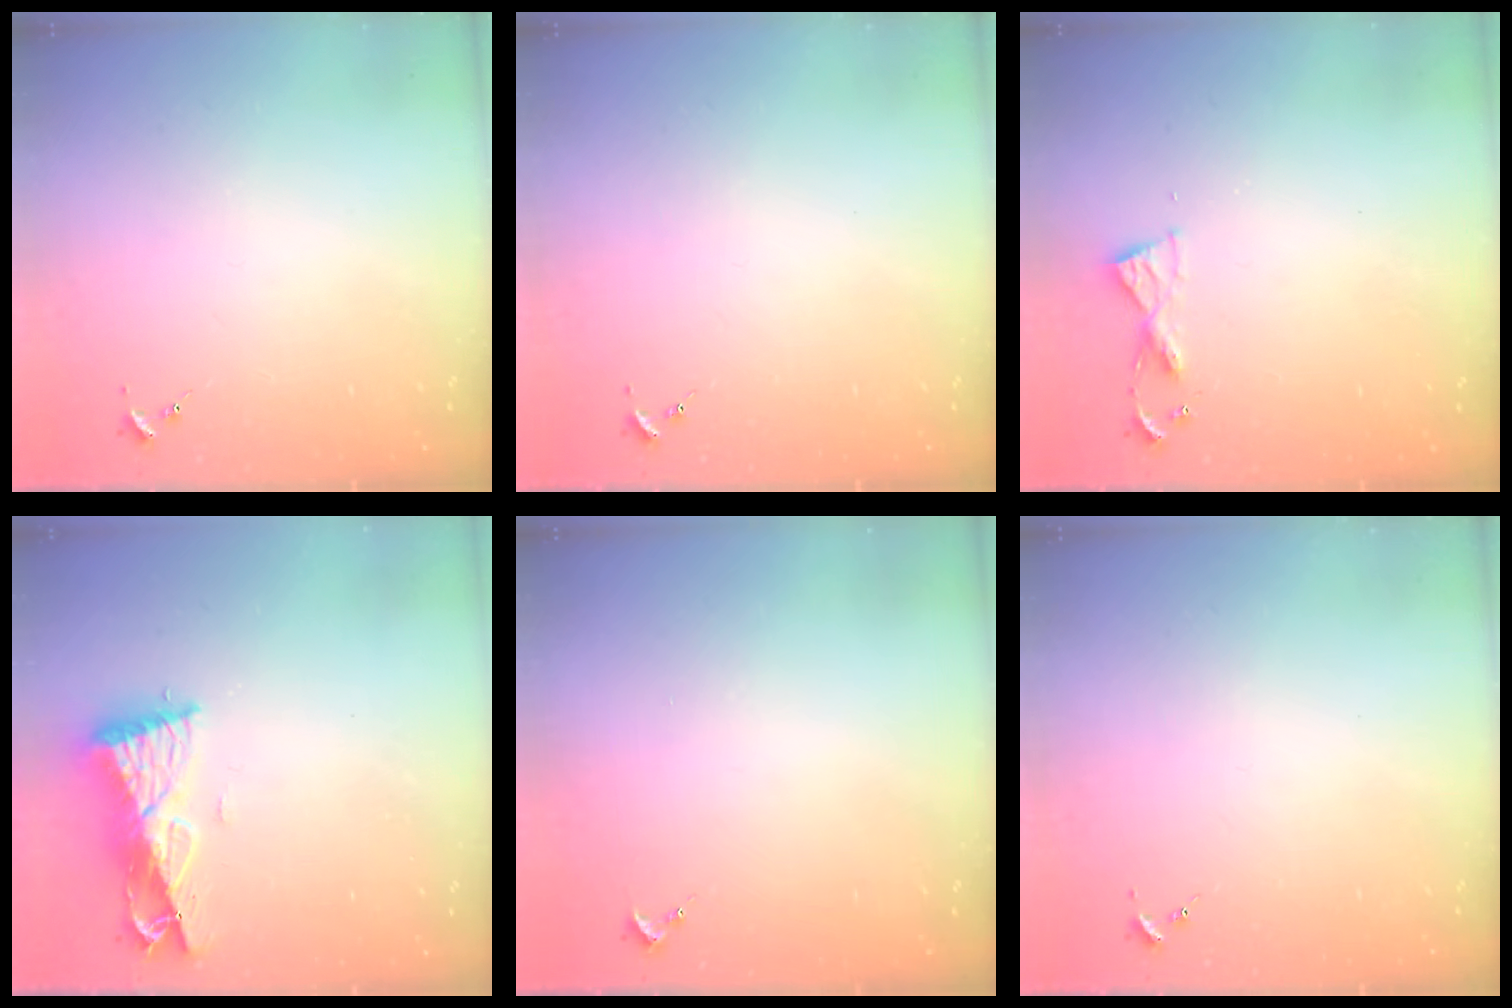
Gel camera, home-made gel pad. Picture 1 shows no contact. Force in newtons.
{"total": 0.0}
{"total": 5.6, "press": 5.5, "slide": 0.5}
{"total": 10.1, "press": 10.0, "slide": 1.4}
{"total": 0.9, "press": 0.9, "slide": 0.1}
{"total": 0.0}